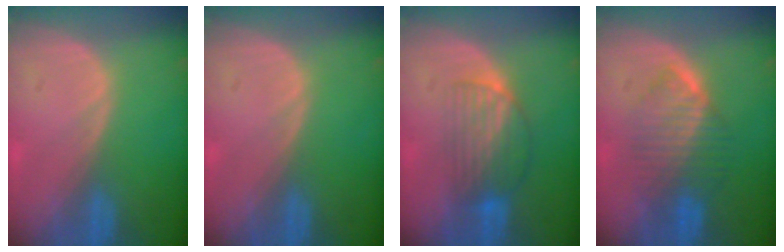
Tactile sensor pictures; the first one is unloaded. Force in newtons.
{"total": 0.0}
{"total": 6.6, "press": 5.8, "slide": 3.1}
{"total": 6.5, "press": 6.5, "slide": 0.6}